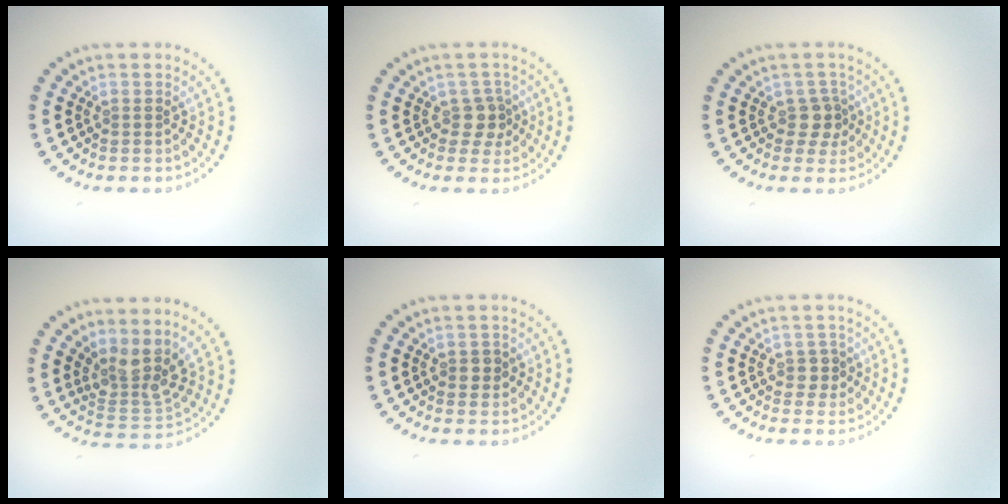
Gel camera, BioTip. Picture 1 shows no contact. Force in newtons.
{"total": 2.0, "press": 1.7, "slide": 1.1}
{"total": 2.0, "press": 1.7, "slide": 1.1}
{"total": 3.8, "press": 2.9, "slide": 2.4}
{"total": 1.2, "press": 1.2, "slide": 0.2}
{"total": 1.5, "press": 1.3, "slide": 0.8}